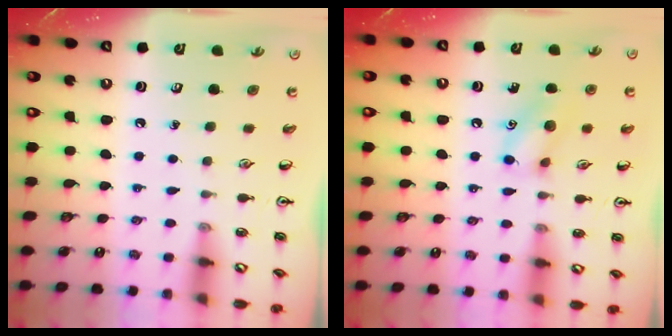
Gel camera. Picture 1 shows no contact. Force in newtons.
{"total": 9.6, "press": 9.6, "slide": 1.1}